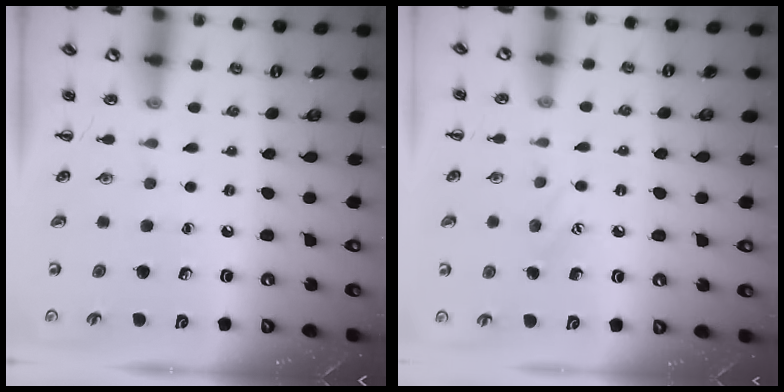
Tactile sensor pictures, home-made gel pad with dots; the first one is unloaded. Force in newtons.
{"total": 5.9, "press": 5.7, "slide": 1.5}